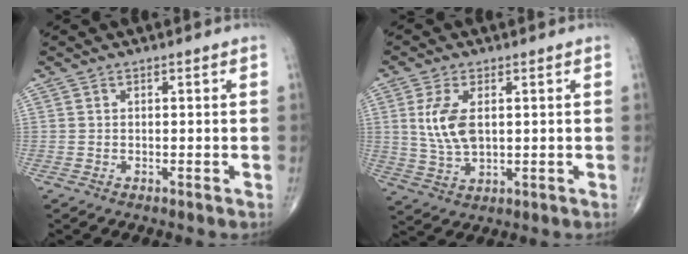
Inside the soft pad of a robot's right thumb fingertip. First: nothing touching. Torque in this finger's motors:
{"motor_torque": [-0.14, 0.49, 0.26, 0.06, 0.21]}